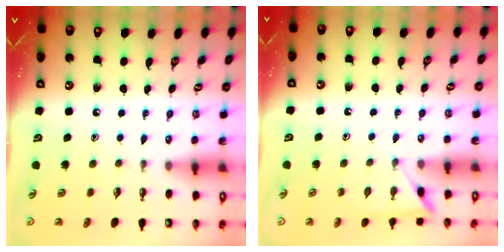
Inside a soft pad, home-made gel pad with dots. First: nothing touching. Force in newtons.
{"total": 5.1, "press": 5.1, "slide": 0.5}